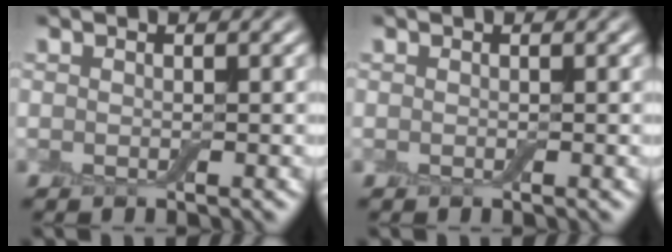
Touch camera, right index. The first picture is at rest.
{"total": 0.0}